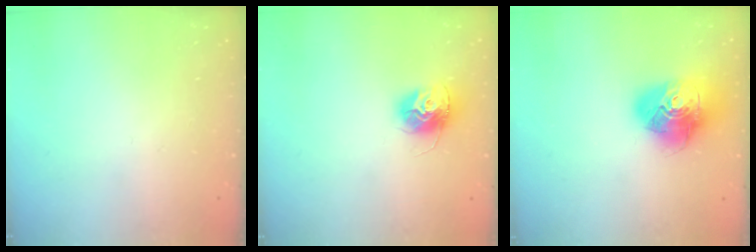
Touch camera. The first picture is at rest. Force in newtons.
{"total": 12.1, "press": 12.1, "slide": 1.1}
{"total": 17.1, "press": 17.0, "slide": 2.2}